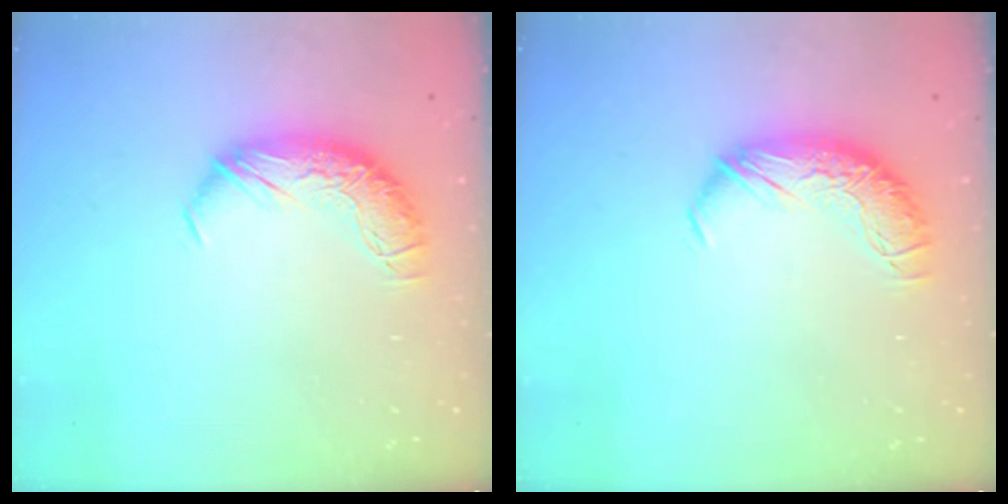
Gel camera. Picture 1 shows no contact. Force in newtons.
{"total": 0.0}